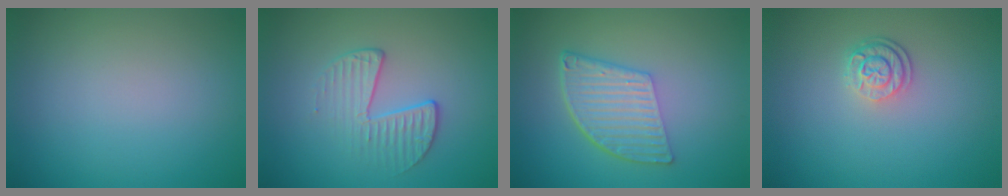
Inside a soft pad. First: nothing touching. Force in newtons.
{"total": 2.4, "press": 1.7, "slide": 1.8}
{"total": 5.6, "press": 3.9, "slide": 4.0}
{"total": 2.5, "press": 1.9, "slide": 1.6}